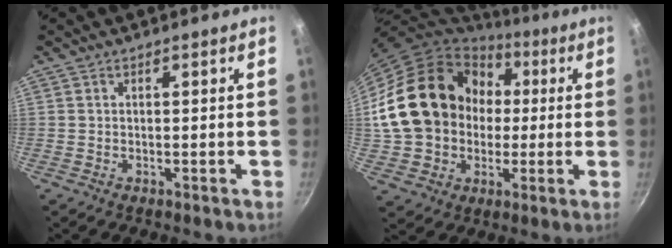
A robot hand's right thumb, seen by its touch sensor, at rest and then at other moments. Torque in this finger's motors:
{"motor_torque": [-0.83, 2.16, 1.66, -0.38, 0.57]}